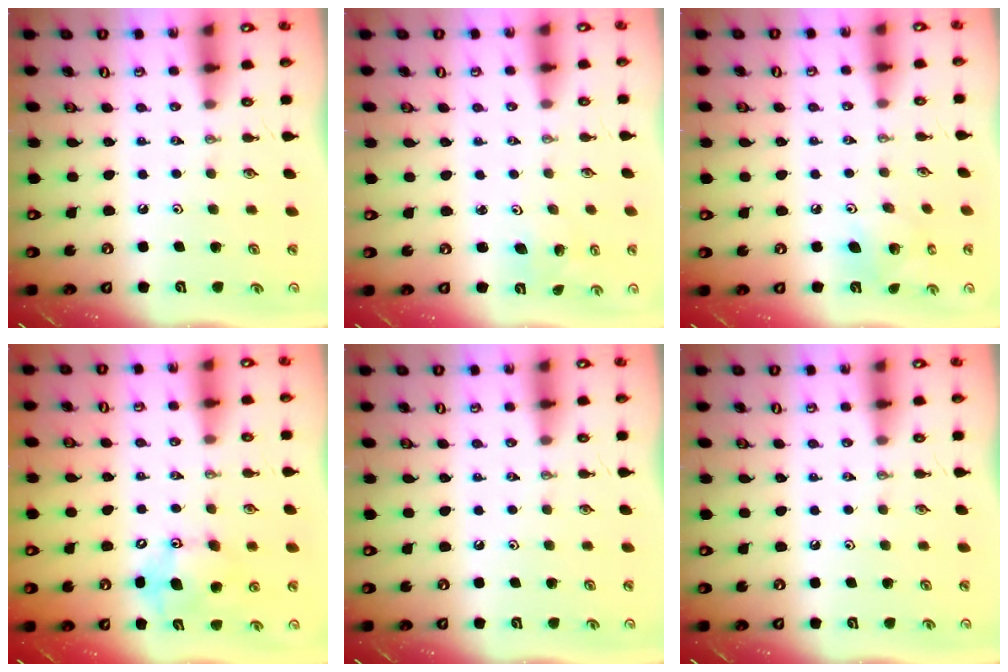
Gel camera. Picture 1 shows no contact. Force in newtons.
{"total": 2.0, "press": 2.0, "slide": 0.1}
{"total": 6.6, "press": 6.6, "slide": 0.3}
{"total": 11.9, "press": 11.5, "slide": 2.9}
{"total": 0.0}
{"total": 0.0}